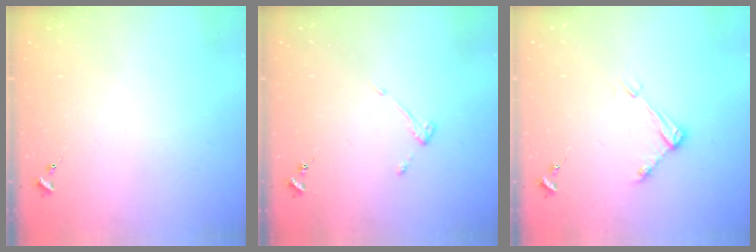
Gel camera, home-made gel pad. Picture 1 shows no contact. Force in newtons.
{"total": 2.9, "press": 2.9, "slide": 0.5}
{"total": 6.5, "press": 6.4, "slide": 0.5}